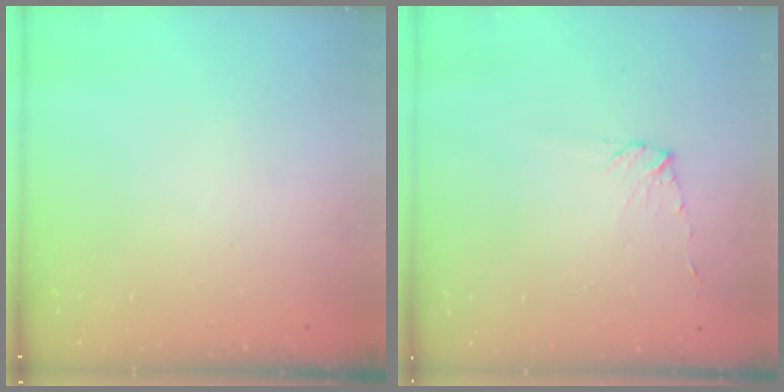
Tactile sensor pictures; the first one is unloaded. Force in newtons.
{"total": 5.3, "press": 5.3, "slide": 0.6}